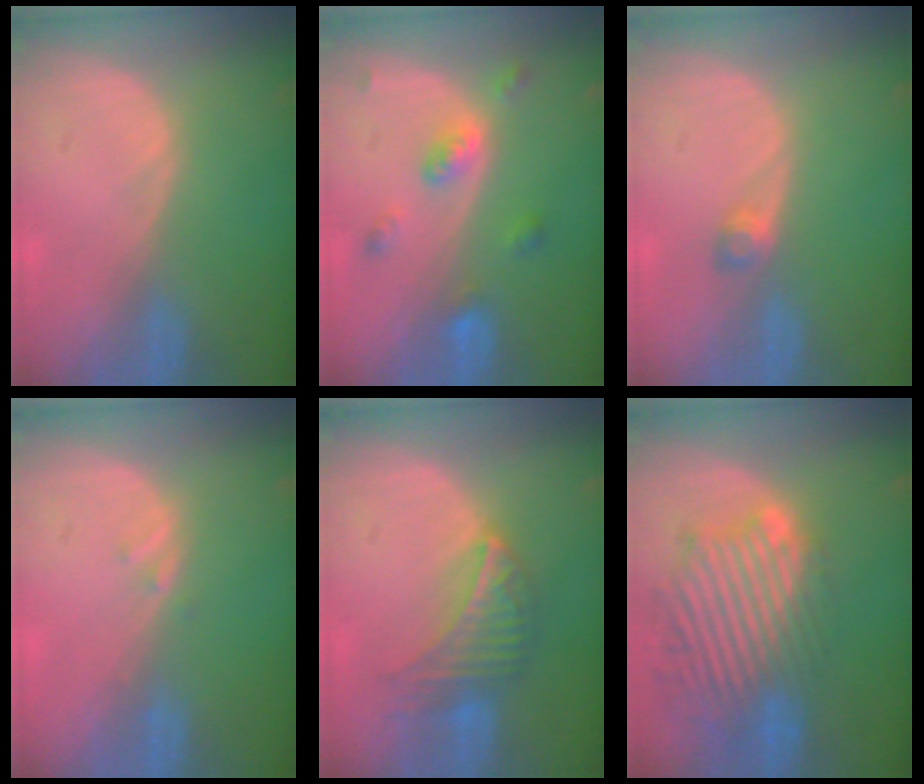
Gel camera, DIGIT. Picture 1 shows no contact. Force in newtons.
{"total": 5.2, "press": 4.5, "slide": 2.6}
{"total": 2.0, "press": 1.7, "slide": 1.1}
{"total": 1.0, "press": 0.9, "slide": 0.5}
{"total": 6.6, "press": 6.5, "slide": 1.0}
{"total": 12.9, "press": 11.5, "slide": 5.8}